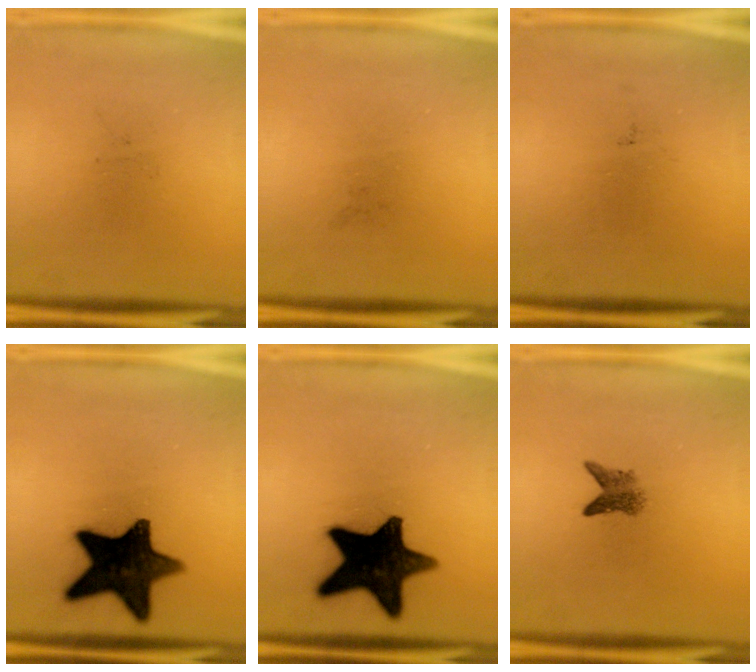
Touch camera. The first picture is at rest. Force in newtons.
{"total": 0.0}
{"total": 0.0}
{"total": 15.9}
{"total": 17.3}
{"total": 2.6}